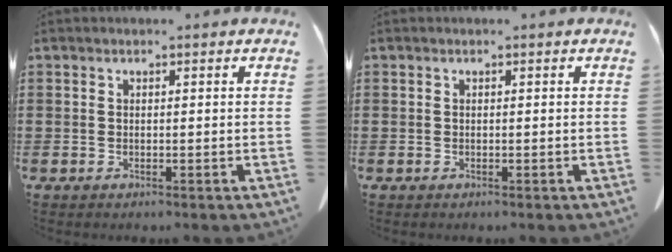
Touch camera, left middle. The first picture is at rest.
{"total": 0.0}